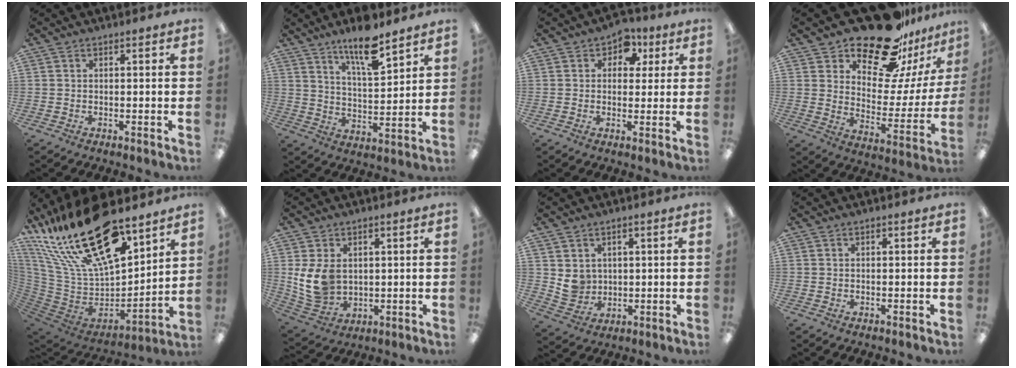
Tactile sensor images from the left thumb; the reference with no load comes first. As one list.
[{"total": 11.5, "force": [8.8, 3.1, 6.8], "torque": [-0.105, -0.055, 0.149]}, {"total": 5.6, "force": [2.3, 4.4, 2.6], "torque": [-0.024, -0.005, 0.035]}, {"total": 21.5, "force": [17.2, 8.7, 9.6], "torque": [-0.156, -0.120, 0.299]}, {"total": 30.5, "force": [20.2, 12.6, 19.1], "torque": [-0.366, -0.125, 0.356]}, {"total": 9.8, "force": [2.0, 7.4, 6.2], "torque": [-0.149, -0.004, 0.039]}, {"total": 5.2, "force": [2.3, 4.5, 1.1], "torque": [-0.018, -0.005, 0.046]}, {"total": 0.0}]